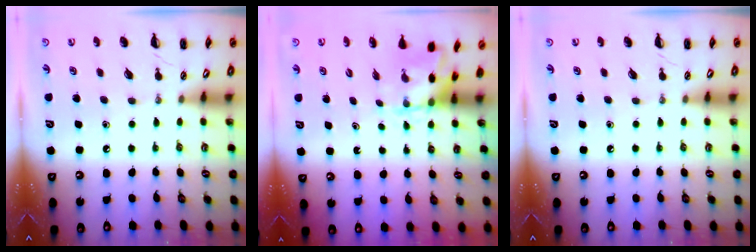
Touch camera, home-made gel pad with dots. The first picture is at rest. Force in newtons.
{"total": 2.7, "press": 2.5, "slide": 0.9}
{"total": 0.0}